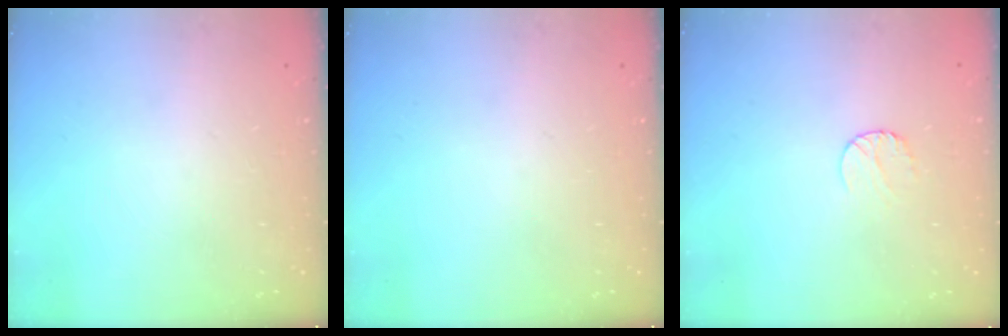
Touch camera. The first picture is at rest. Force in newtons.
{"total": 0.0}
{"total": 5.6, "press": 5.6, "slide": 0.6}